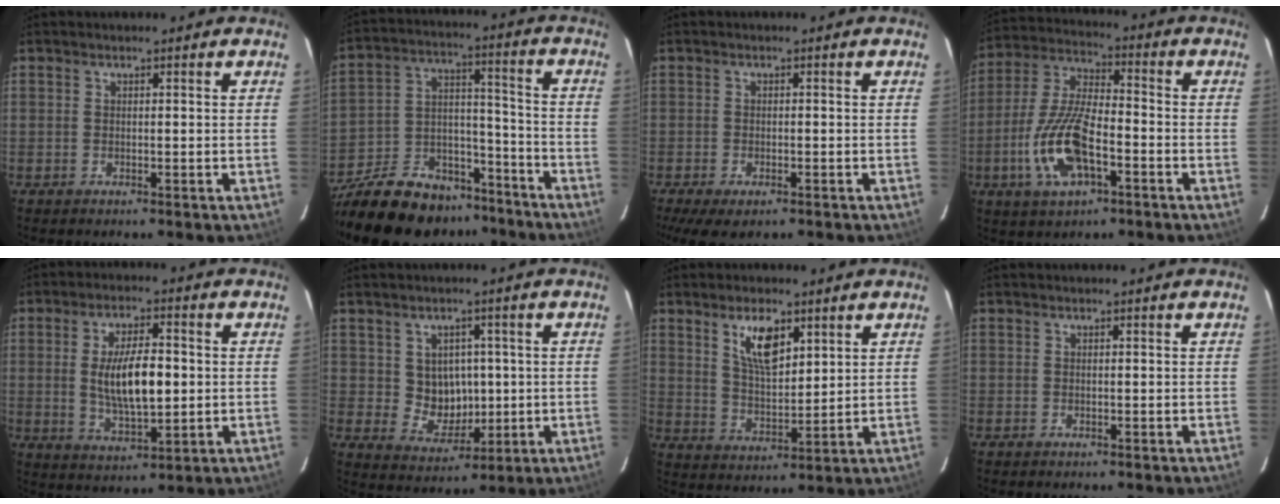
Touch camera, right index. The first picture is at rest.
{"total": 25.2, "force": [-19.5, 11.9, 10.8], "torque": [-0.235, 0.032, -0.287]}
{"total": 7.2, "force": [-4.8, 2.9, 4.6], "torque": [-0.106, -0.031, -0.077]}
{"total": 14.5, "force": [-5.1, 5.8, 12.3], "torque": [-0.265, -0.004, -0.095]}
{"total": 11.2, "force": [0.2, 4.2, 10.4], "torque": [-0.193, -0.004, 0.010]}
{"total": 7.0, "force": [0.7, 6.5, 2.4], "torque": [-0.047, 0.004, 0.028]}
{"total": 8.5, "force": [4.5, 3.5, 6.2], "torque": [-0.108, 0.002, 0.092]}
{"total": 0.0}